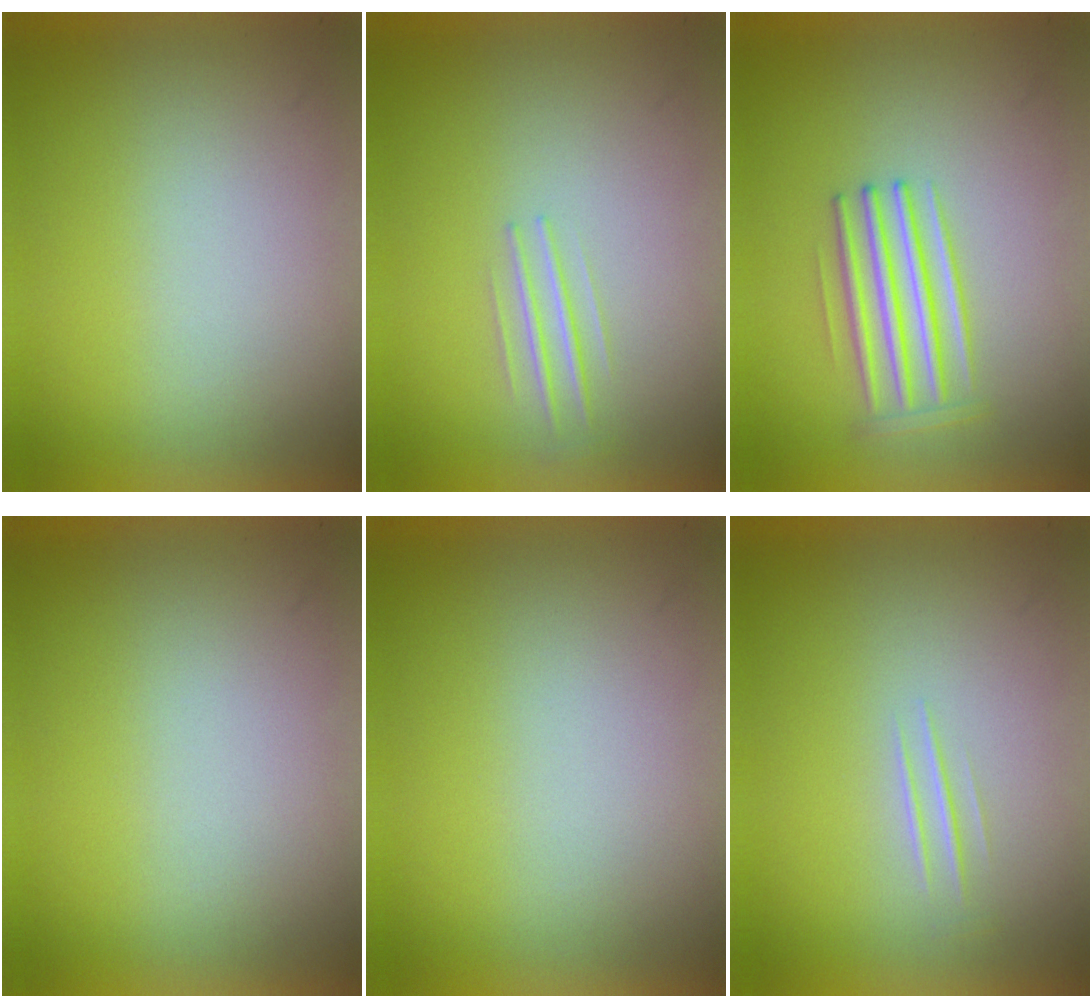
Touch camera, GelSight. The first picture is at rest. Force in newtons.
{"total": 1.3}
{"total": 2.9}
{"total": 0.0}
{"total": 0.0}
{"total": 1.0}